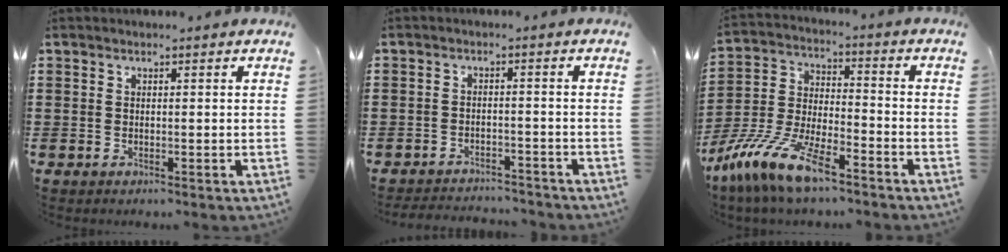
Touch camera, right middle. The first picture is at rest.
{"total": 3.1, "force": [-3.1, 0.4, -0.2], "torque": [-0.004, 0.000, -0.067]}
{"total": 12.5, "force": [-9.4, 2.7, 7.7], "torque": [-0.177, 0.013, -0.189]}